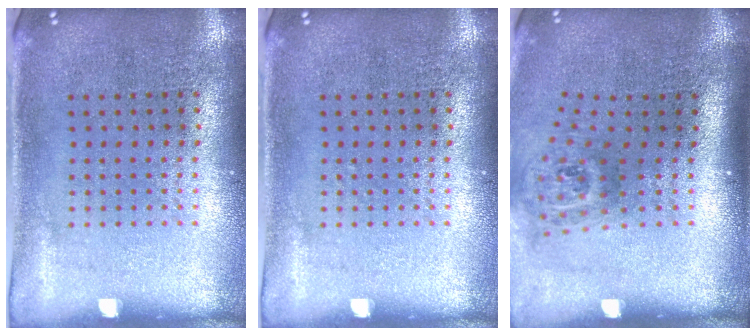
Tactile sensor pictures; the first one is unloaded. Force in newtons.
{"total": 0.0}
{"total": 1.9, "press": 1.2, "slide": 1.4}